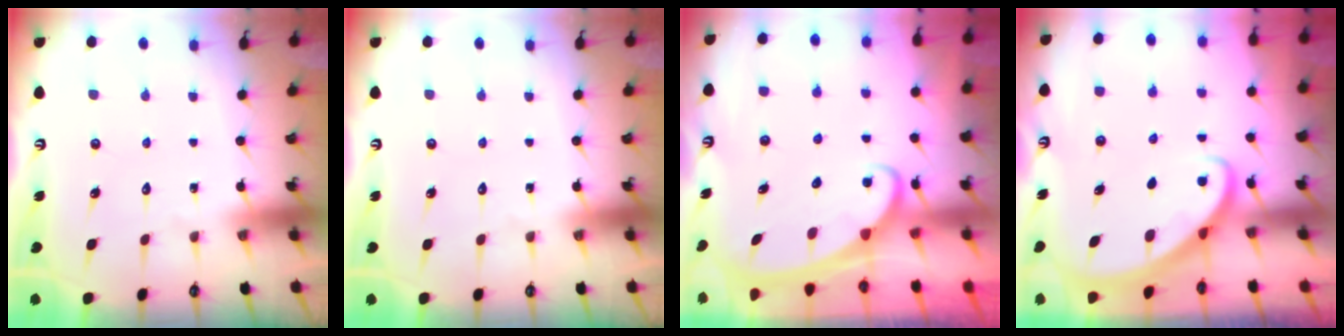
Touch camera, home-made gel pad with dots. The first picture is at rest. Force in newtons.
{"total": 0.0}
{"total": 2.3, "press": 2.3, "slide": 0.3}
{"total": 2.9, "press": 2.9, "slide": 0.2}